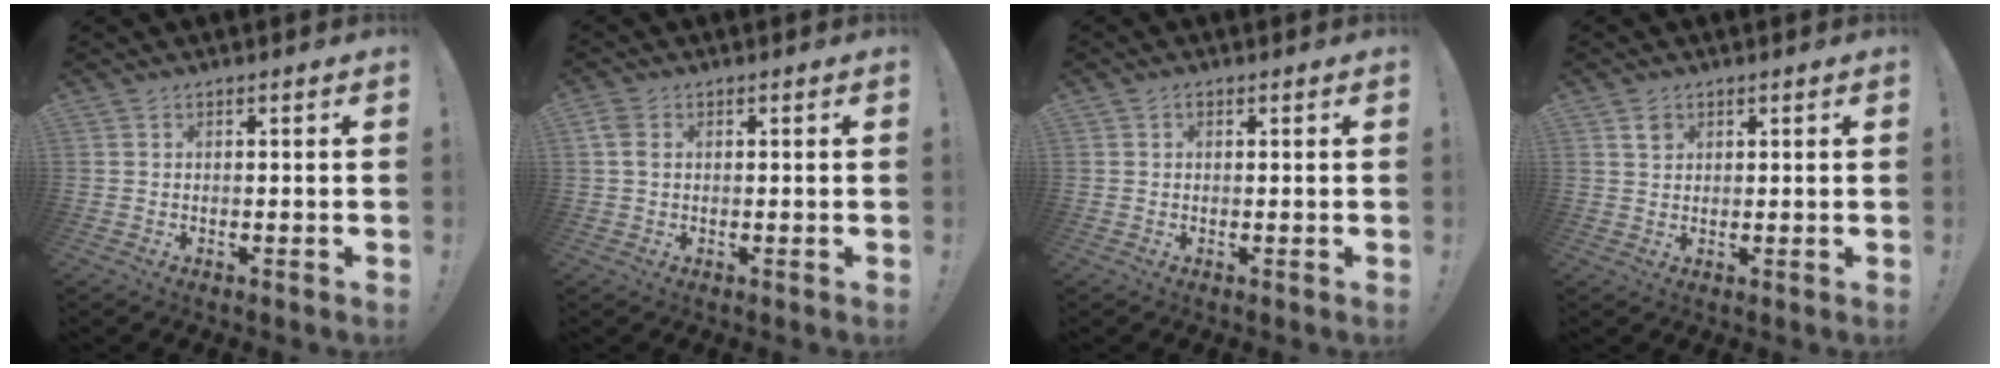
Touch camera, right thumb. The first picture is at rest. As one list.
[{"total": 3.7, "force": [1.0, 2.5, 2.6], "torque": [-0.051, 0.008, 0.021]}, {"total": 0.7, "force": [0.1, 0.6, 0.2], "torque": [-0.007, 0.004, 0.002]}, {"total": 2.6, "force": [1.4, 2.0, 0.8], "torque": [0.004, -0.008, 0.024]}]